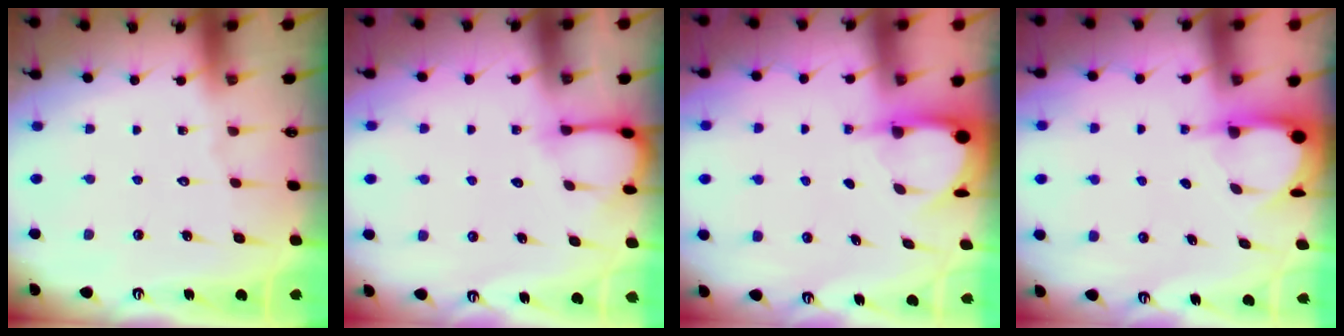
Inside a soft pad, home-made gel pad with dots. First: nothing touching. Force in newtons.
{"total": 6.2, "press": 6.2, "slide": 0.3}
{"total": 4.0, "press": 4.0, "slide": 0.3}
{"total": 3.9, "press": 3.9, "slide": 0.3}